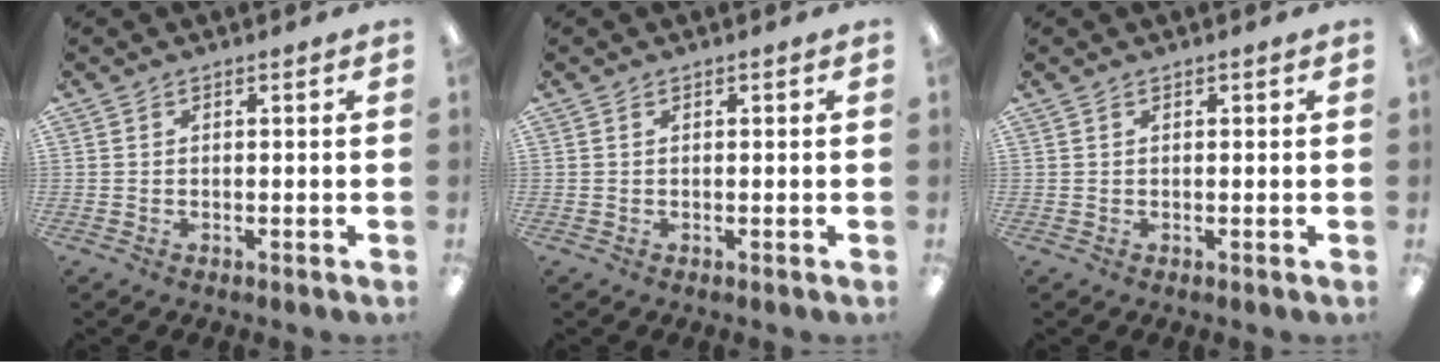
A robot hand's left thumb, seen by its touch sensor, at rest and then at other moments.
{"total": 0.0}
{"total": 0.6, "force": [0.3, 0.3, 0.4], "torque": [-0.009, 0.003, 0.006]}